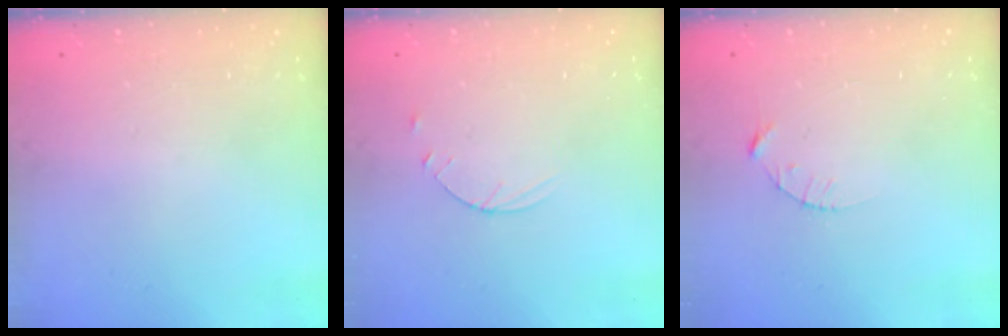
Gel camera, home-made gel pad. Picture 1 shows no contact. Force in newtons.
{"total": 4.5, "press": 4.4, "slide": 0.4}
{"total": 2.1, "press": 2.1, "slide": 0.3}